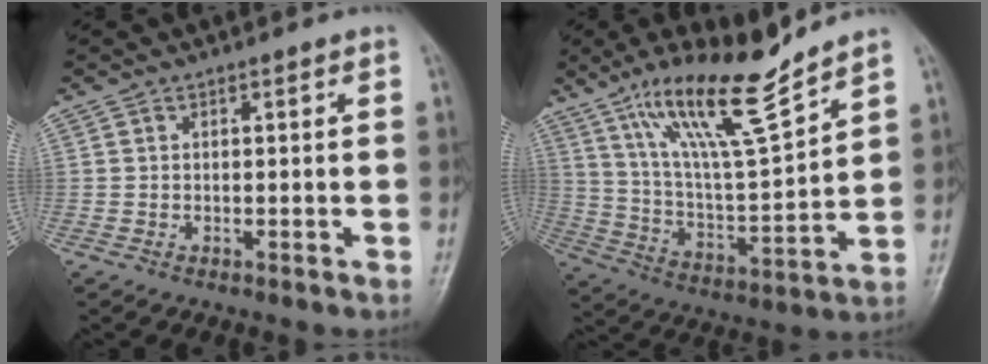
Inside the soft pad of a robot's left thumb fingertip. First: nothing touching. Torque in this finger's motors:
{"motor_torque": [0.49, 0.33, 1.40, -1.37, 0.45]}